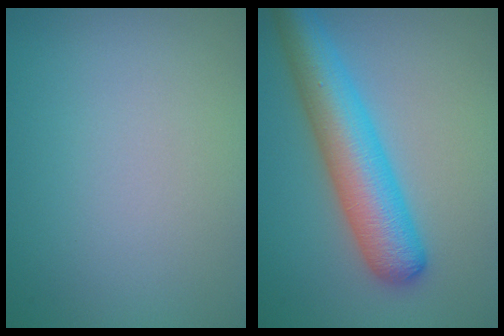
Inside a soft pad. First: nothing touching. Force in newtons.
{"total": 7.4, "press": 7.4, "slide": 0.2}